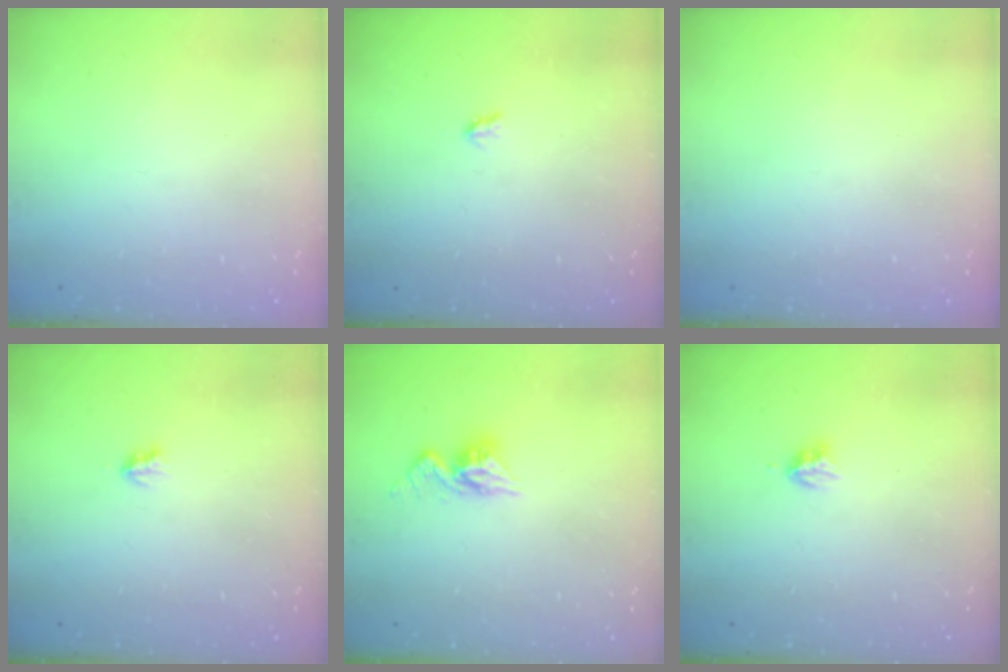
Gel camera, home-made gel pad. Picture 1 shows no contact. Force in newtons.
{"total": 1.9, "press": 1.9, "slide": 0.3}
{"total": 0.0}
{"total": 1.7, "press": 1.7, "slide": 0.3}
{"total": 8.9, "press": 8.9, "slide": 0.6}
{"total": 2.9, "press": 2.9, "slide": 0.5}